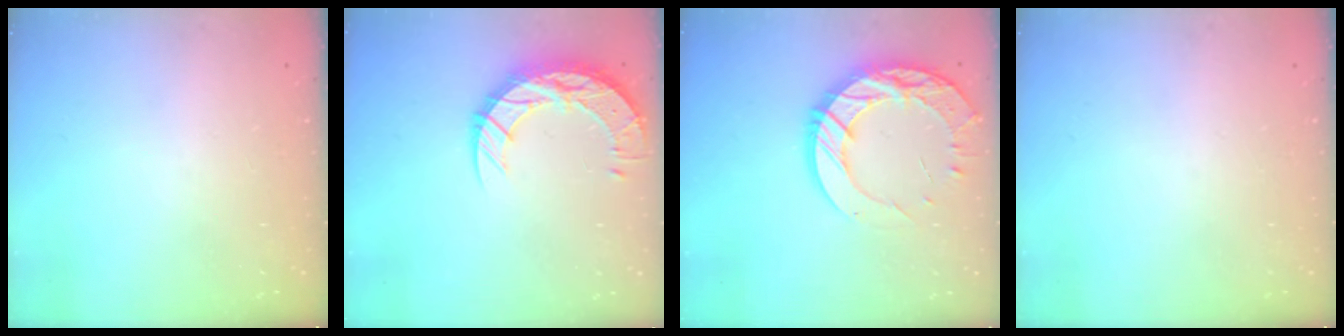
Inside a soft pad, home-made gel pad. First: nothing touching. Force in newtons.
{"total": 16.5, "press": 16.4, "slide": 1.2}
{"total": 20.4, "press": 20.3, "slide": 1.7}
{"total": 0.0}